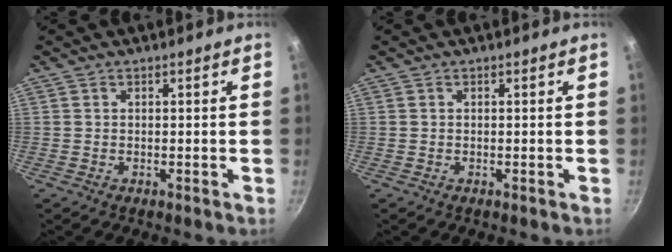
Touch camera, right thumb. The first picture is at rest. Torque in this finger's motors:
{"motor_torque": [0.01, 0.01, 0.06, -0.02, 0.00]}